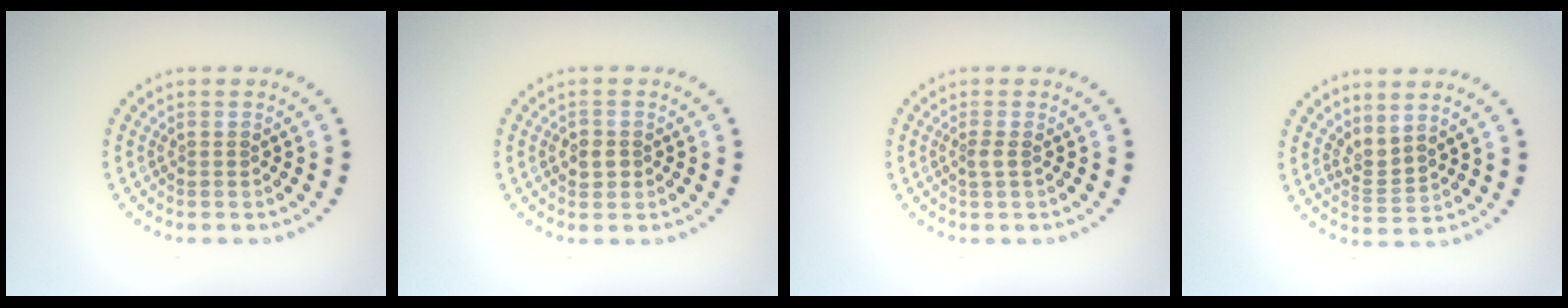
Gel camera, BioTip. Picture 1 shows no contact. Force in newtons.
{"total": 1.5, "press": 1.5, "slide": 0.3}
{"total": 0.9, "press": 0.7, "slide": 0.6}
{"total": 2.2, "press": 1.4, "slide": 1.6}